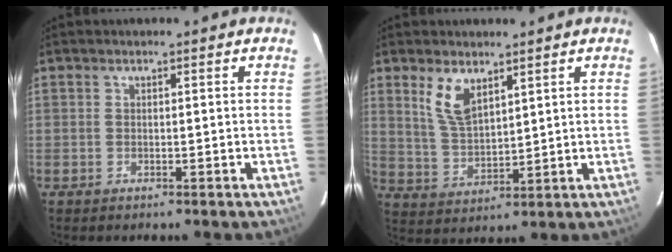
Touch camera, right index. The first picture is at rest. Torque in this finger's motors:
{"motor_torque": [0.61, 0.49, 0.29, 0.09]}